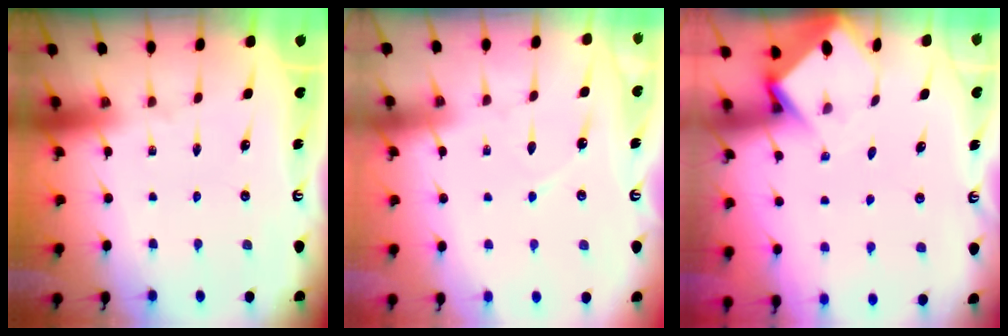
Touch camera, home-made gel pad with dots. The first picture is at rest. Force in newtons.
{"total": 3.7, "press": 3.7, "slide": 0.3}
{"total": 3.4, "press": 3.4, "slide": 0.2}